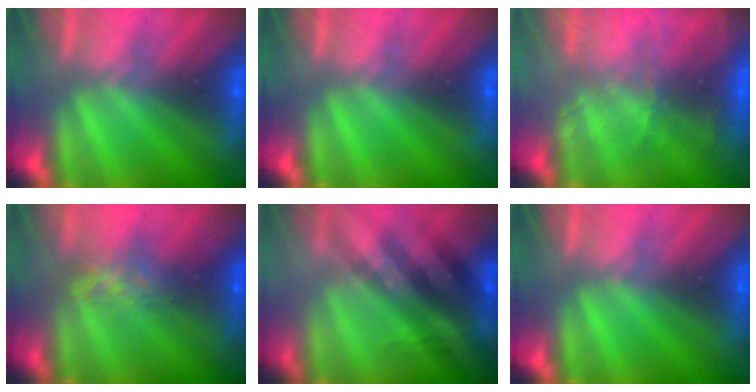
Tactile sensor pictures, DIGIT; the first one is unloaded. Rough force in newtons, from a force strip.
{"total": 0.0}
{"total": 5.9}
{"total": 4.8}
{"total": 2.7}
{"total": 0.0}